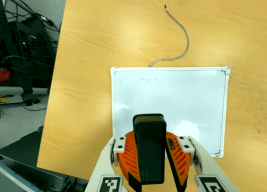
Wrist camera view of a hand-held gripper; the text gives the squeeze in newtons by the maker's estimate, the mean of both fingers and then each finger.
{"total": 9.5, "left": 9.5, "right": 9.6}